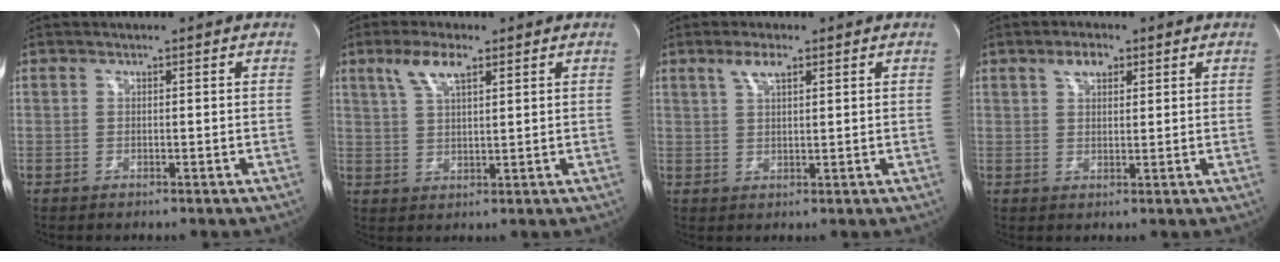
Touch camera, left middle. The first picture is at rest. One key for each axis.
{"total": 5.6, "fx": 3.3, "fy": 1.5, "fz": 4.3, "tx": -0.094, "ty": 0.011, "tz": 0.066}
{"total": 3.3, "fx": 2.0, "fy": 0.9, "fz": 2.5, "tx": -0.053, "ty": 0.007, "tz": 0.041}
{"total": 3.4, "fx": 2.0, "fy": 1.7, "fz": 2.2, "tx": -0.042, "ty": 0.011, "tz": 0.037}